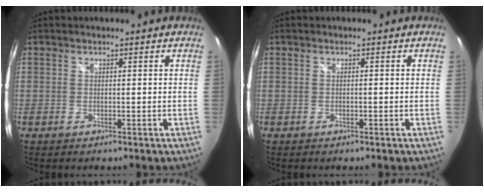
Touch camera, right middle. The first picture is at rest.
{"total": 0.5, "force": [-0.3, 0.2, 0.4], "torque": [-0.006, 0.002, -0.006]}